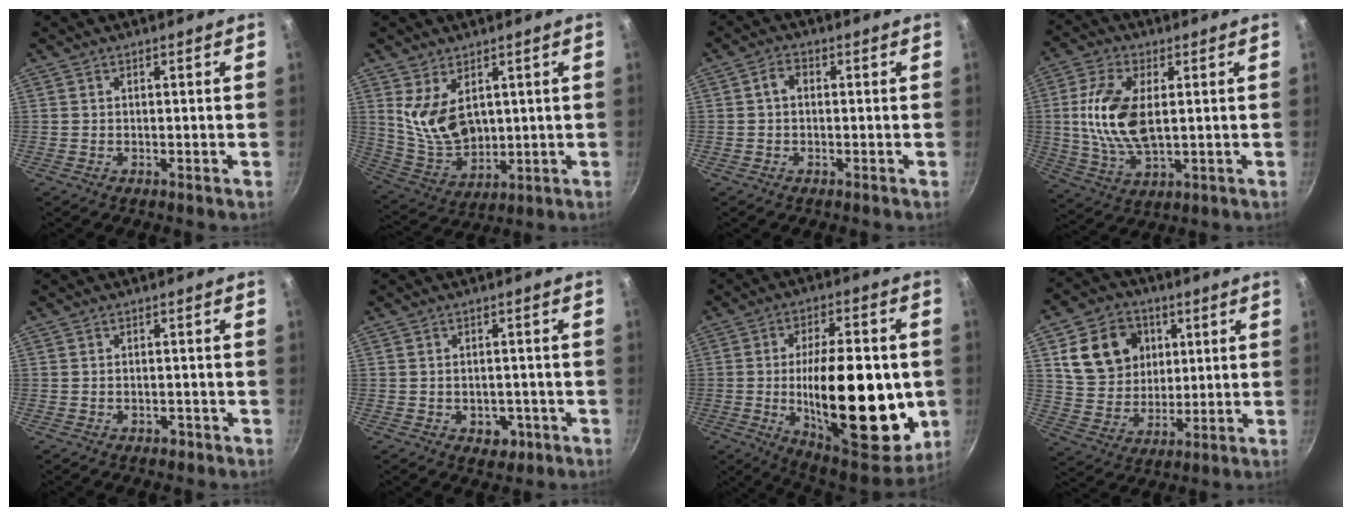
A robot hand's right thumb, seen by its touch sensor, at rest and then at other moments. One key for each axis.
{"total": 10.8, "fx": 3.5, "fy": 6.7, "fz": 7.7, "tx": -0.127, "ty": -0.044, "tz": 0.087}
{"total": 2.5, "fx": 0.1, "fy": 1.8, "fz": 1.8, "tx": -0.028, "ty": 0.008, "tz": -0.003}
{"total": 13.2, "fx": 1.5, "fy": 6.8, "fz": 11.2, "tx": -0.219, "ty": -0.001, "tz": 0.030}
{"total": 1.5, "fx": -0.8, "fy": 1.0, "fz": 0.8, "tx": -0.011, "ty": 0.007, "tz": -0.008}
{"total": 4.5, "fx": -1.6, "fy": 3.3, "fz": 2.6, "tx": -0.019, "ty": 0.009, "tz": -0.012}
{"total": 28.5, "fx": -3.0, "fy": 12.4, "fz": 25.5, "tx": -0.356, "ty": -0.004, "tz": -0.035}
{"total": 15.3, "fx": 4.7, "fy": 12.5, "fz": 7.4, "tx": -0.108, "ty": -0.007, "tz": 0.086}